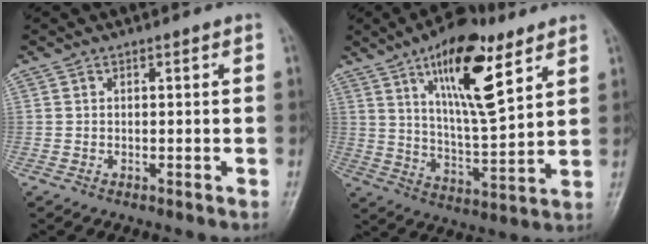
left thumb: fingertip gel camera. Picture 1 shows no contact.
{"total": 17.2, "force": [8.9, 5.7, 13.5], "torque": [-0.195, -0.045, 0.151]}